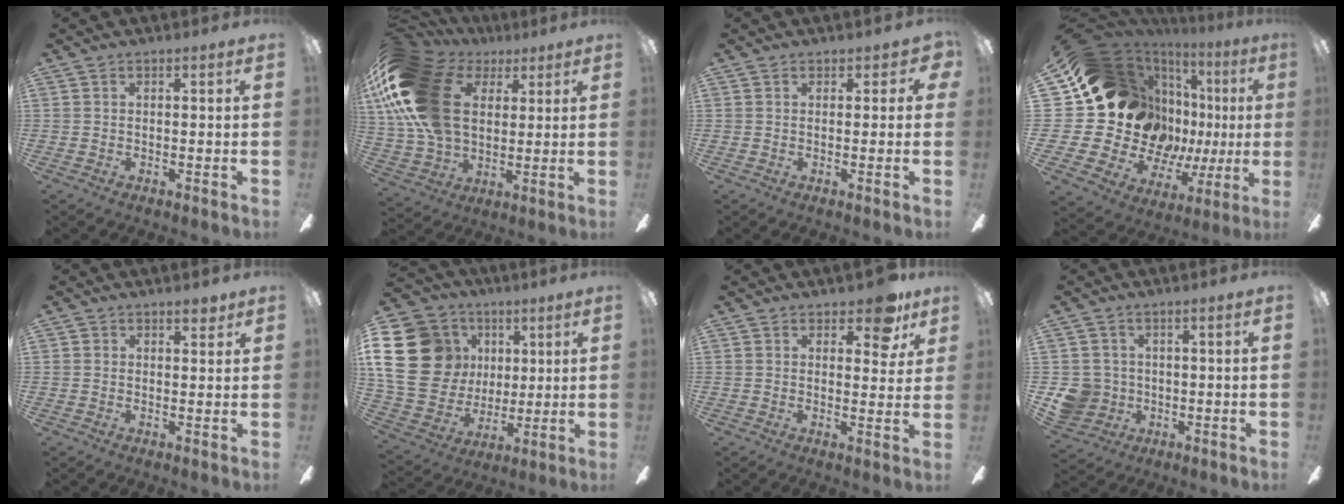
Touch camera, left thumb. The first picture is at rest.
{"total": 25.2, "force": [6.7, 17.0, 17.4], "torque": [-0.379, -0.009, 0.122]}
{"total": 2.7, "force": [1.0, 2.1, 1.4], "torque": [-0.003, 0.000, 0.015]}
{"total": 24.0, "force": [4.8, 19.1, 13.7], "torque": [-0.295, -0.071, 0.142]}
{"total": 2.6, "force": [1.8, 1.6, 1.1], "torque": [-0.007, -0.003, 0.029]}
{"total": 24.8, "force": [5.1, 20.9, 12.3], "torque": [-0.255, -0.006, 0.119]}
{"total": 8.9, "force": [5.7, 4.2, 5.4], "torque": [-0.060, -0.019, 0.095]}
{"total": 6.9, "force": [-0.2, 6.7, 1.7], "torque": [-0.057, 0.005, -0.001]}